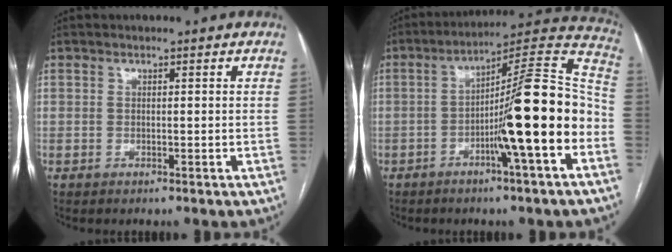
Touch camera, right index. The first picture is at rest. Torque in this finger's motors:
{"motor_torque": [2.14, 0.00, 1.05, 0.21]}